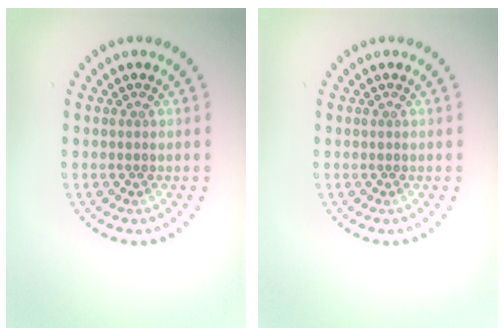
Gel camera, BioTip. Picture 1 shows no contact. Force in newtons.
{"total": 0.0}